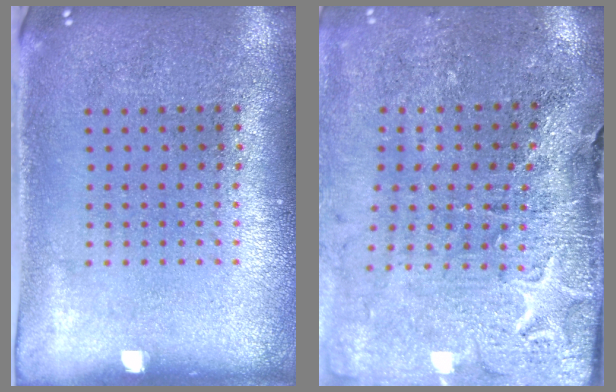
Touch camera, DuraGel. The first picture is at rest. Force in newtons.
{"total": 3.4, "press": 3.3, "slide": 1.0}